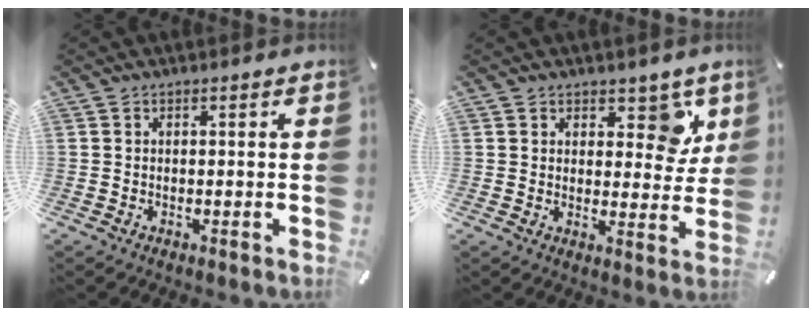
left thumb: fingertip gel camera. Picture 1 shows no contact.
{"total": 7.8, "force": [4.7, 4.9, 3.9], "torque": [-0.029, -0.030, 0.078]}